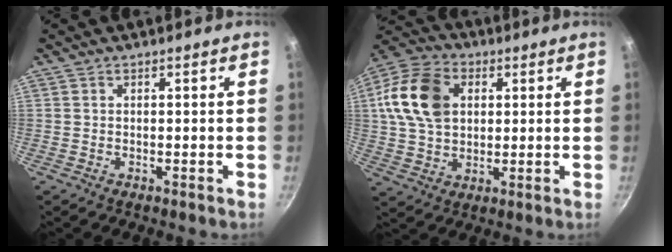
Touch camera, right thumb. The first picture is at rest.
{"total": 15.7, "force": [3.4, 11.2, 10.5], "torque": [-0.178, 0.012, 0.051]}